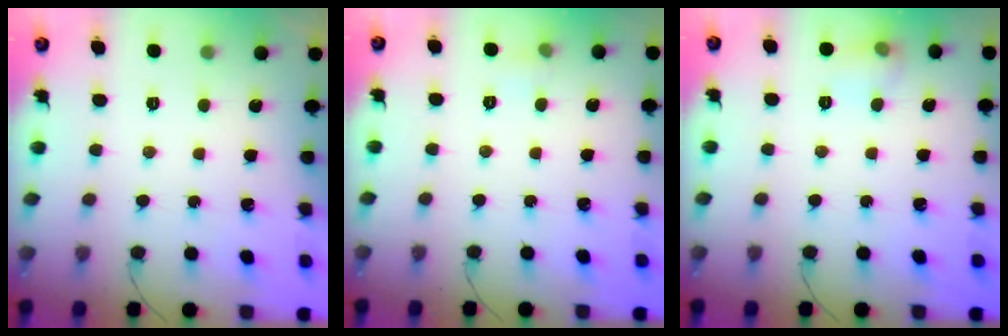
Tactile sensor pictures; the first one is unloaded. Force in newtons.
{"total": 3.5, "press": 3.2, "slide": 1.3}
{"total": 6.6, "press": 6.4, "slide": 1.5}